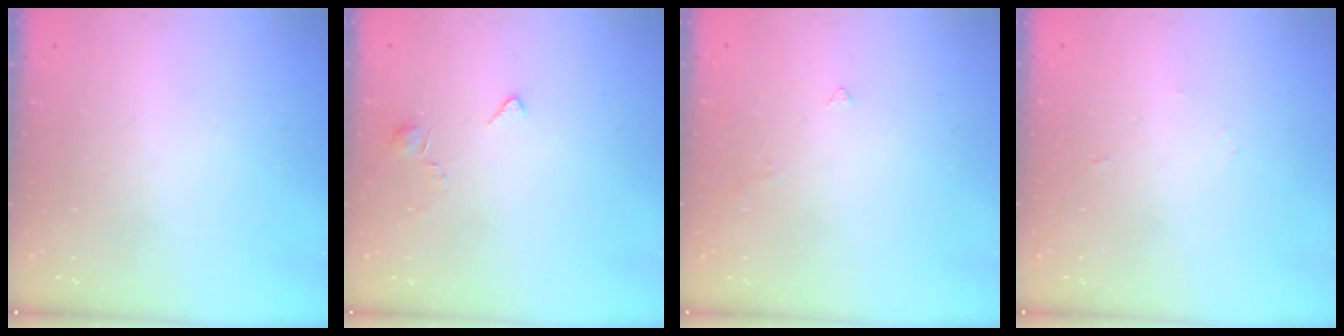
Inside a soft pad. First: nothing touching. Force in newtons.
{"total": 1.9, "press": 1.9, "slide": 0.4}
{"total": 0.8, "press": 0.7, "slide": 0.4}
{"total": 2.4, "press": 2.4, "slide": 0.2}